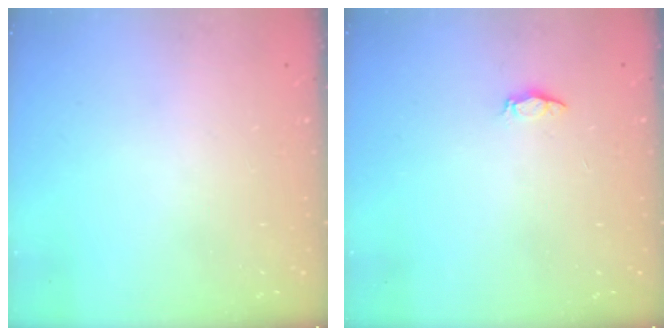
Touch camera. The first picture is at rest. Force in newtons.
{"total": 2.5, "press": 2.5, "slide": 0.3}